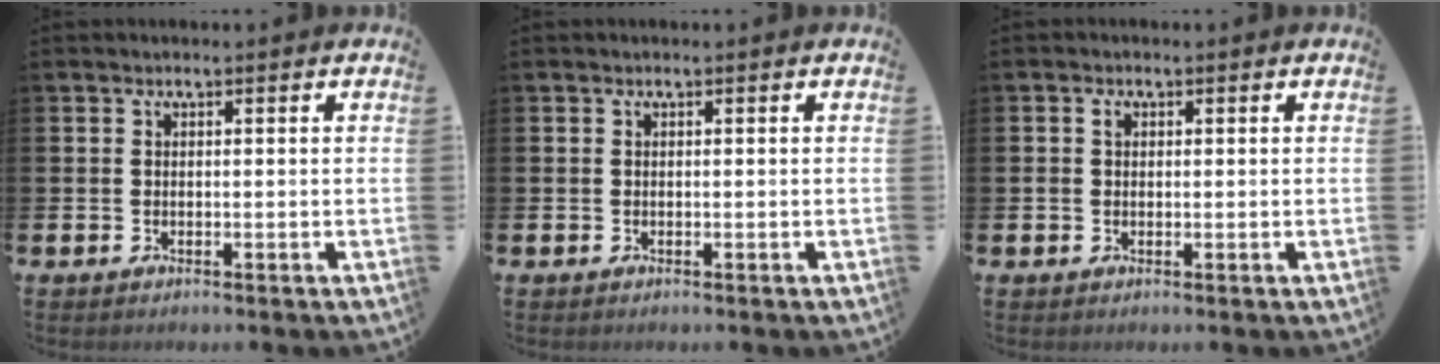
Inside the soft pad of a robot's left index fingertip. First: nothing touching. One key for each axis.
{"total": 0.0}
{"total": 1.3, "fx": 0.3, "fy": 1.0, "fz": 0.7, "tx": 0.000, "ty": 0.002, "tz": 0.001}